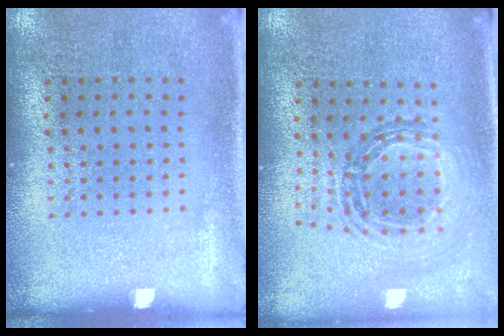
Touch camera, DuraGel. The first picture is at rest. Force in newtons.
{"total": 0.9, "press": 0.9, "slide": 0.1}